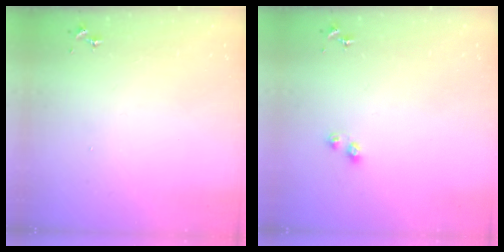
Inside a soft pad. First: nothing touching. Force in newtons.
{"total": 4.7, "press": 4.7, "slide": 0.3}